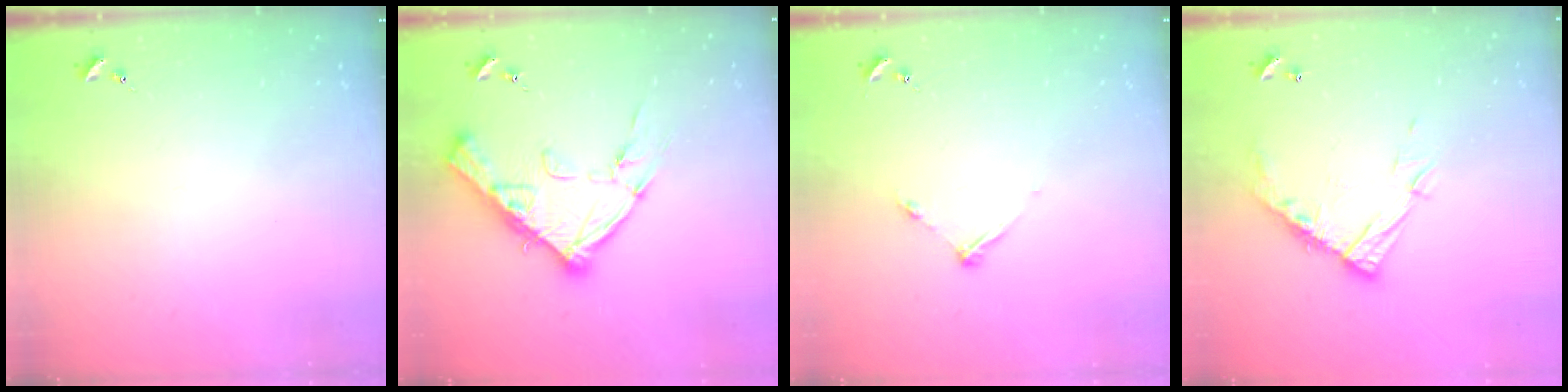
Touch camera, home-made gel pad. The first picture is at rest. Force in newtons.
{"total": 17.3, "press": 17.2, "slide": 1.6}
{"total": 5.6, "press": 5.6, "slide": 0.6}
{"total": 13.1, "press": 13.1, "slide": 1.1}